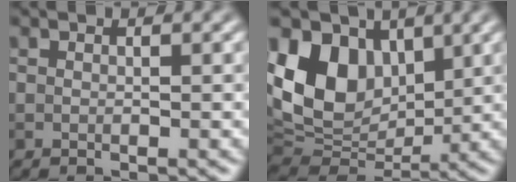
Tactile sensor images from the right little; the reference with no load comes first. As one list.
[{"total": 11.6, "force": [3.6, 8.2, 7.5], "torque": [-0.168, 0.006, 0.065]}]